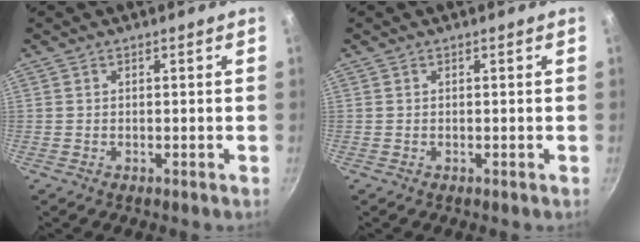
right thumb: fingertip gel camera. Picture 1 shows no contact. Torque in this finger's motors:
{"motor_torque": [0.00, -0.01, 0.01, 0.00, 0.00]}